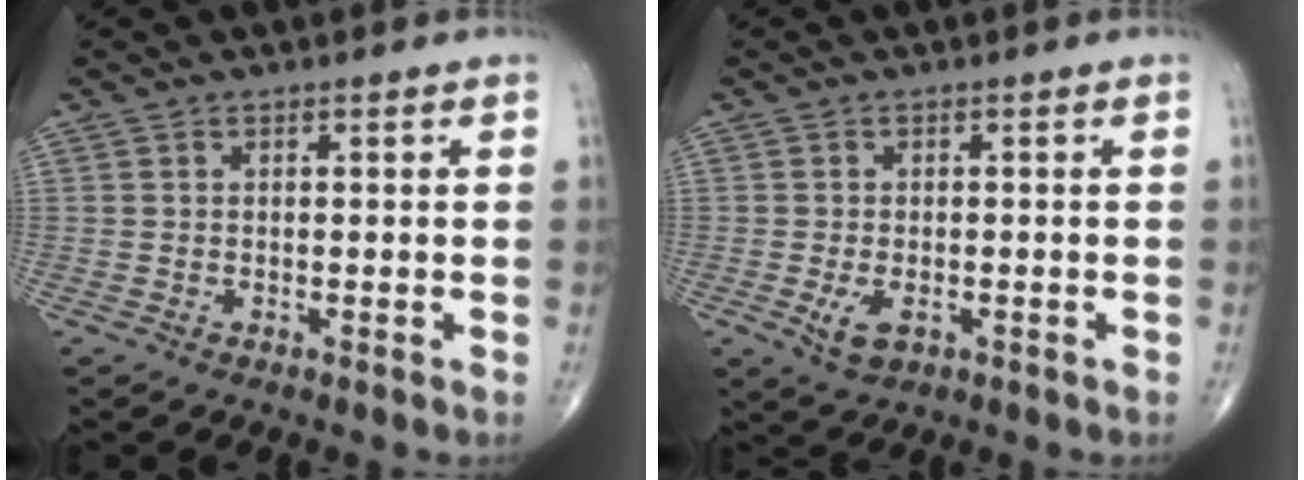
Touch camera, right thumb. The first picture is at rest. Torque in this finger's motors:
{"motor_torque": [-0.15, 0.16, 0.24, -0.01, 0.01]}